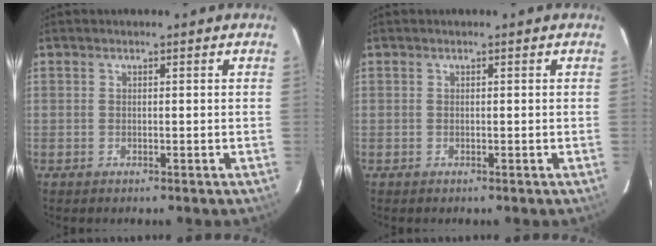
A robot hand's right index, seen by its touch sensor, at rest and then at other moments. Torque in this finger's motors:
{"motor_torque": [-0.02, 0.02, 0.00, 0.00]}